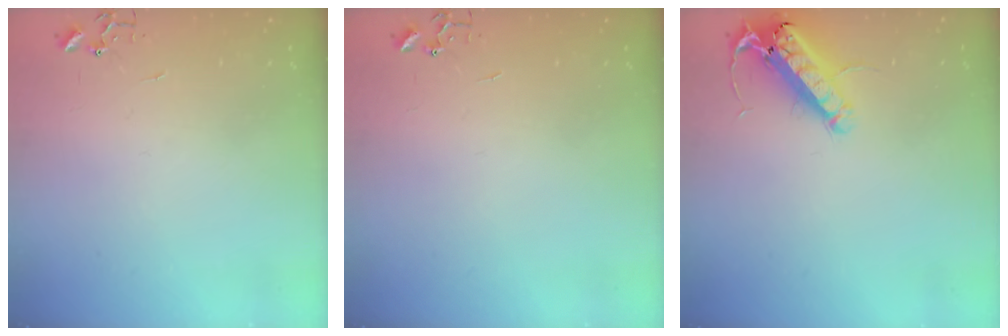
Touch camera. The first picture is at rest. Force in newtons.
{"total": 0.0}
{"total": 14.7, "press": 14.4, "slide": 2.7}